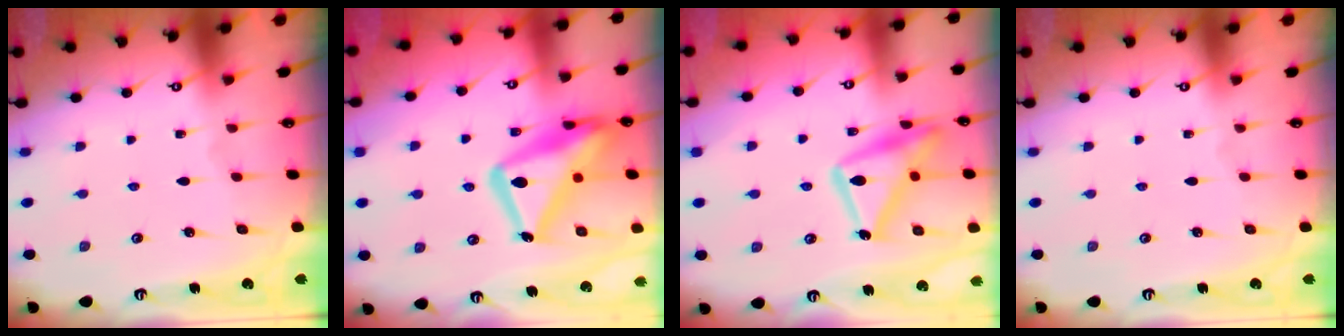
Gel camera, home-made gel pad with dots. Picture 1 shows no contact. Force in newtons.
{"total": 21.7, "press": 21.6, "slide": 2.0}
{"total": 18.9, "press": 18.9, "slide": 1.2}
{"total": 0.0}